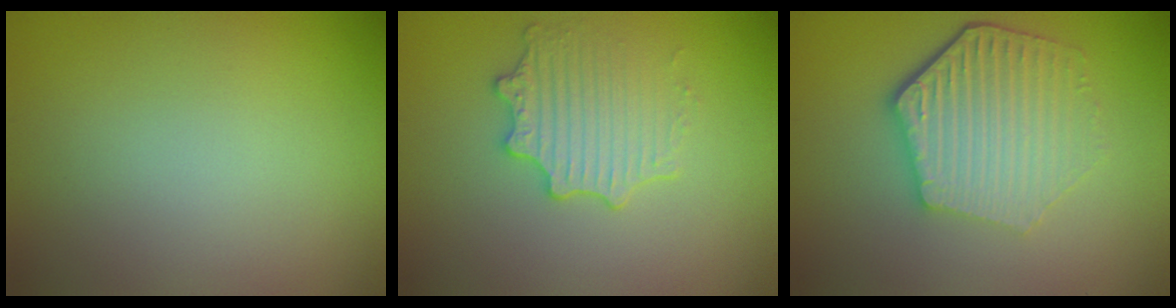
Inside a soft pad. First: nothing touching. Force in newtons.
{"total": 2.9, "press": 2.8, "slide": 0.5}
{"total": 6.1, "press": 4.5, "slide": 4.1}